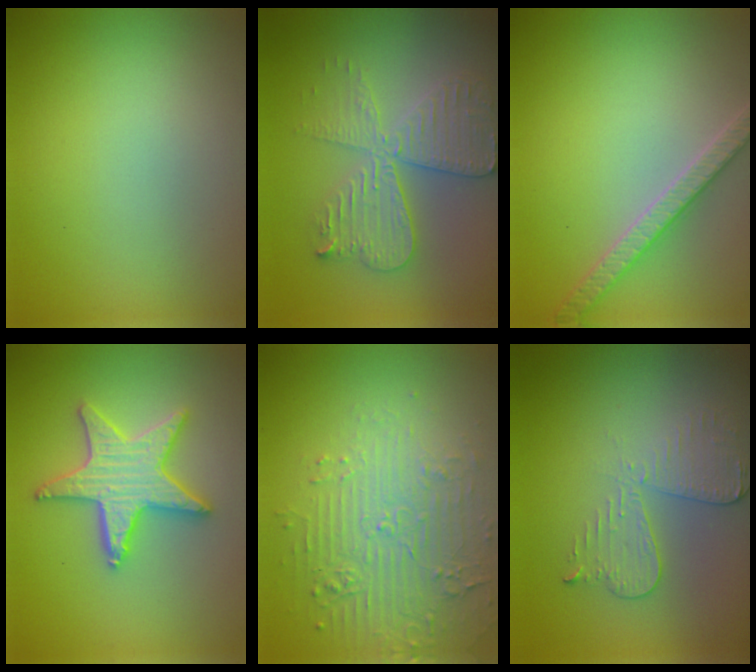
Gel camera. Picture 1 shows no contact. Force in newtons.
{"total": 5.7, "press": 5.7, "slide": 0.8}
{"total": 2.7, "press": 2.7, "slide": 0.3}
{"total": 5.2, "press": 5.1, "slide": 1.0}
{"total": 5.0, "press": 3.5, "slide": 3.5}
{"total": 3.0, "press": 2.7, "slide": 1.2}